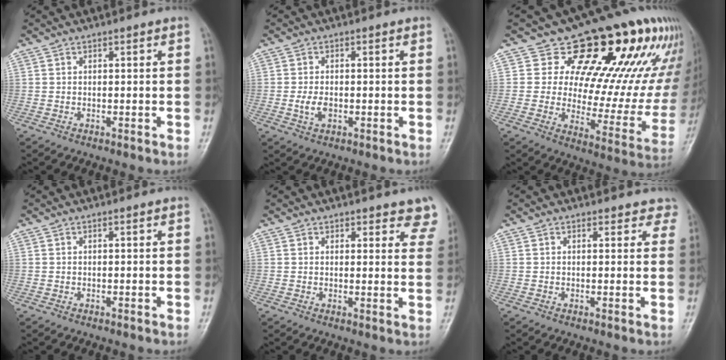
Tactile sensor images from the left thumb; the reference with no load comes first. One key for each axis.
{"total": 3.0, "fx": -0.7, "fy": 1.9, "fz": 2.3, "tx": -0.044, "ty": 0.001, "tz": -0.013}
{"total": 23.3, "fx": 13.1, "fy": 11.4, "fz": 15.5, "tx": -0.139, "ty": -0.055, "tz": 0.175}
{"total": 0.0}
{"total": 6.1, "fx": 5.0, "fy": 2.7, "fz": 2.2, "tx": 0.022, "ty": -0.024, "tz": 0.044}
{"total": 3.7, "fx": 3.2, "fy": 1.8, "fz": 0.0, "tx": 0.038, "ty": -0.015, "tz": 0.014}